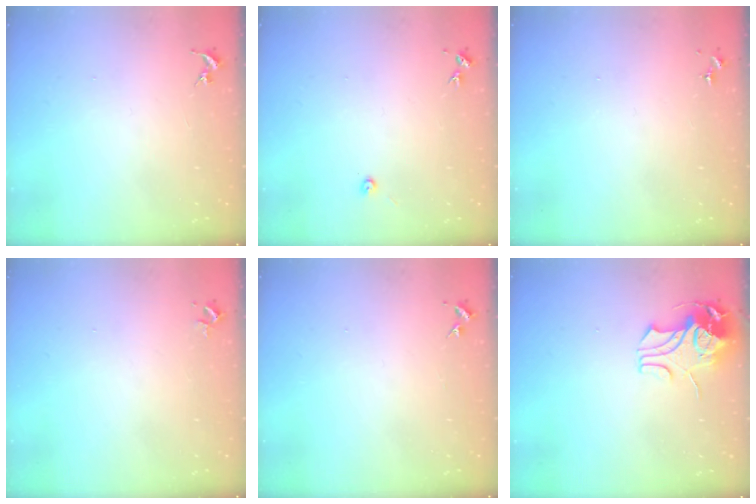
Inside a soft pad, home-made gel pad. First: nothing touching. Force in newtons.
{"total": 2.0, "press": 2.0, "slide": 0.3}
{"total": 0.0}
{"total": 2.2, "press": 2.2, "slide": 0.3}
{"total": 2.7, "press": 2.7, "slide": 0.3}
{"total": 8.8, "press": 8.7, "slide": 1.0}